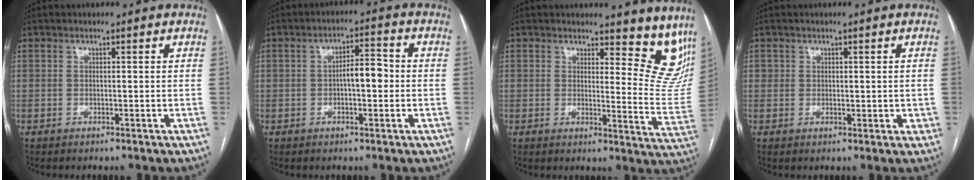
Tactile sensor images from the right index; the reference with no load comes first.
{"total": 4.7, "force": [-0.5, 1.6, 4.4], "torque": [-0.068, 0.017, -0.008]}
{"total": 11.3, "force": [10.1, 3.6, 3.6], "torque": [-0.004, -0.059, 0.086]}
{"total": 2.2, "force": [0.4, 1.9, 1.1], "torque": [-0.010, 0.001, 0.008]}